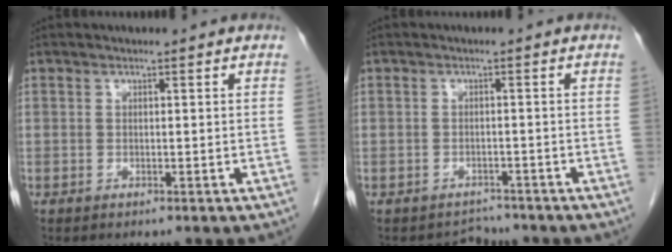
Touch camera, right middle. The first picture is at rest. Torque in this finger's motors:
{"motor_torque": [-1.35, -0.03, -0.55, -0.18]}